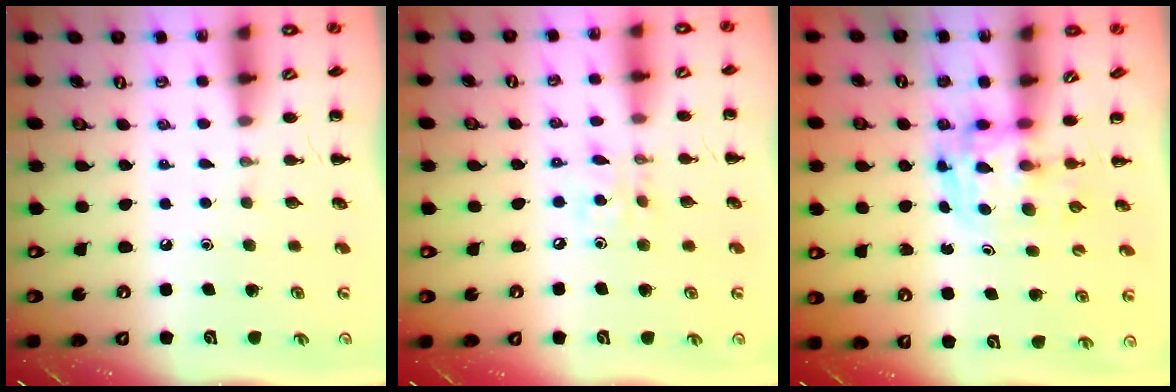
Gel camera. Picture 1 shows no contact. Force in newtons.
{"total": 6.4, "press": 6.2, "slide": 1.3}
{"total": 3.6, "press": 3.5, "slide": 0.6}